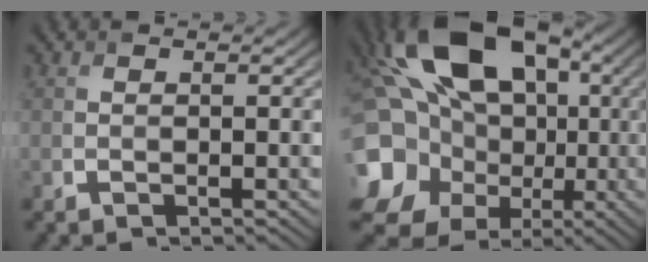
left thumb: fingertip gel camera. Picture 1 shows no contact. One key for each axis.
{"total": 21.1, "fx": 3.3, "fy": 17.4, "fz": 11.5, "tx": -0.249, "ty": -0.007, "tz": 0.051}